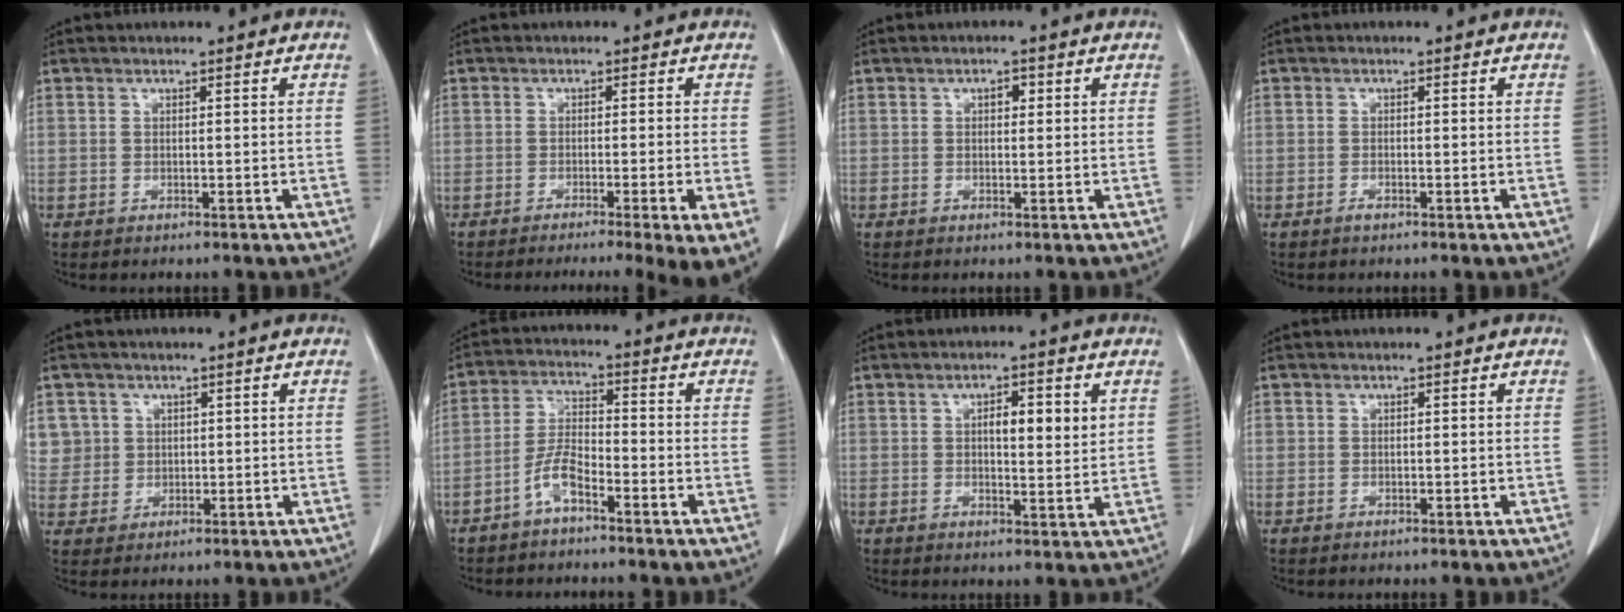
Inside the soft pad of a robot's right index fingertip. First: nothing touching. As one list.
[{"total": 11.1, "force": [-7.7, -0.5, 8.0], "torque": [-0.073, -0.024, -0.103]}, {"total": 1.4, "force": [0.4, 0.8, 1.0], "torque": [-0.013, 0.003, 0.004]}, {"total": 0.7, "force": [-0.5, 0.1, 0.5], "torque": [-0.009, 0.000, -0.009]}, {"total": 6.6, "force": [2.4, 6.2, 0.3], "torque": [-0.006, 0.015, 0.060]}, {"total": 5.1, "force": [-3.3, 1.2, 3.7], "torque": [-0.082, 0.009, -0.067]}, {"total": 5.4, "force": [1.6, 1.4, 5.0], "torque": [-0.078, 0.000, 0.023]}, {"total": 0.6, "force": [0.0, 0.5, 0.4], "torque": [-0.009, 0.003, 0.001]}]